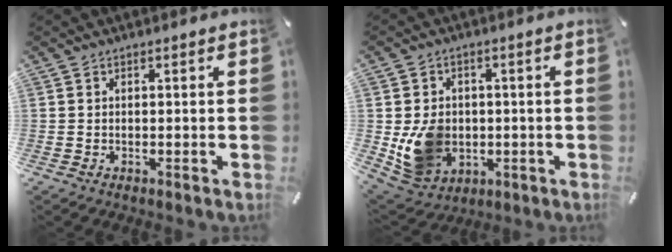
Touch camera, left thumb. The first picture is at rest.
{"total": 10.2, "force": [-0.8, 9.2, 4.3], "torque": [-0.096, 0.009, -0.007]}